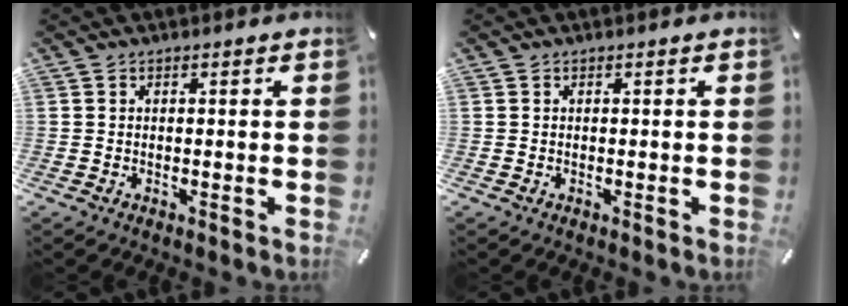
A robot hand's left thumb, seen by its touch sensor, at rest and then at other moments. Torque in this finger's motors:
{"motor_torque": [0.01, 0.01, 0.00, -0.02, 0.00]}